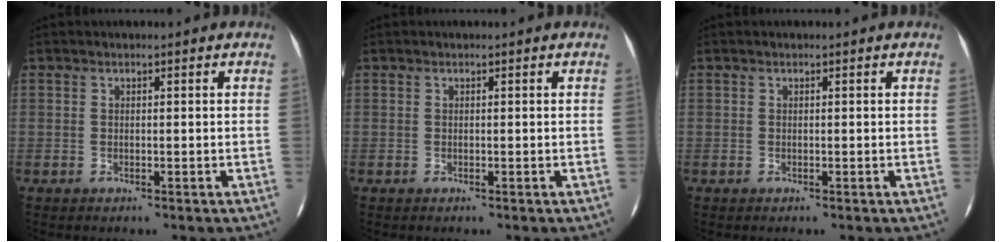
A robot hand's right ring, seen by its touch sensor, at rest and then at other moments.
{"total": 0.0}
{"total": 0.0}